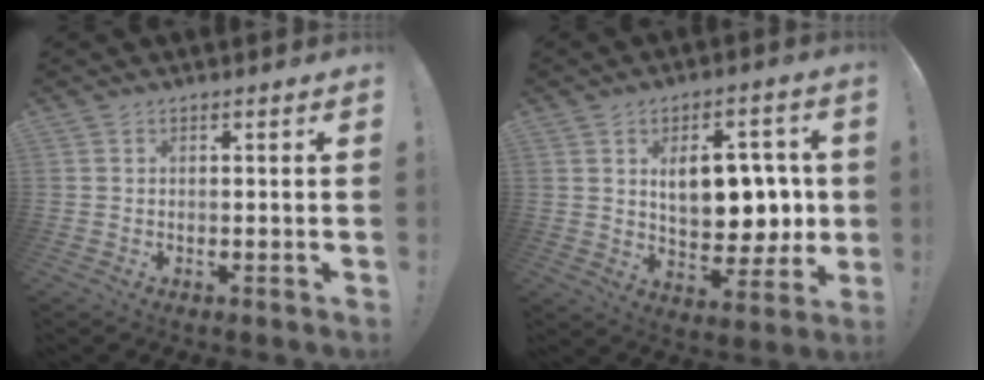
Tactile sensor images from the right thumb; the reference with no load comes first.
{"total": 13.5, "force": [2.1, 8.0, 10.7], "torque": [-0.144, -0.002, 0.043]}